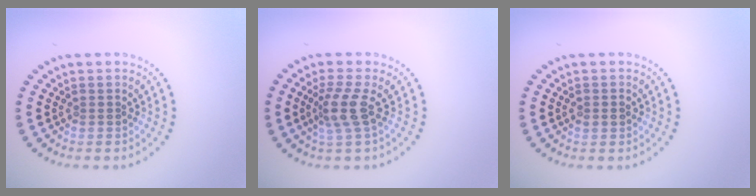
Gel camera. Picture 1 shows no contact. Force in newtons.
{"total": 2.7, "press": 2.0, "slide": 1.9}
{"total": 1.3, "press": 1.3, "slide": 0.1}